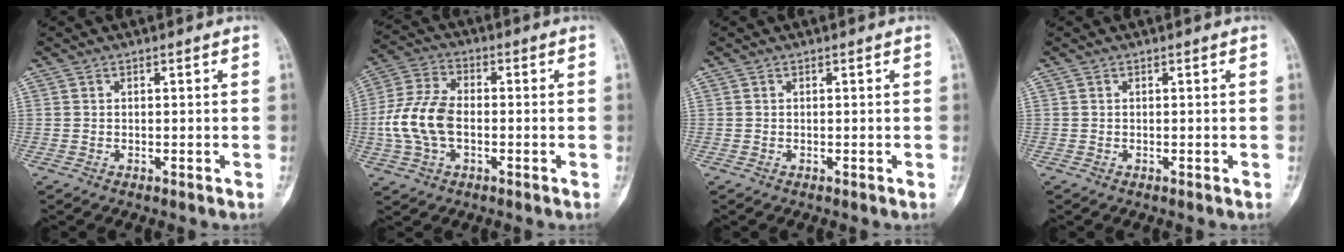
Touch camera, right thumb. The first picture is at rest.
{"total": 11.1, "force": [-1.5, 6.8, 8.7], "torque": [-0.186, 0.022, -0.035]}
{"total": 0.0}
{"total": 0.0}